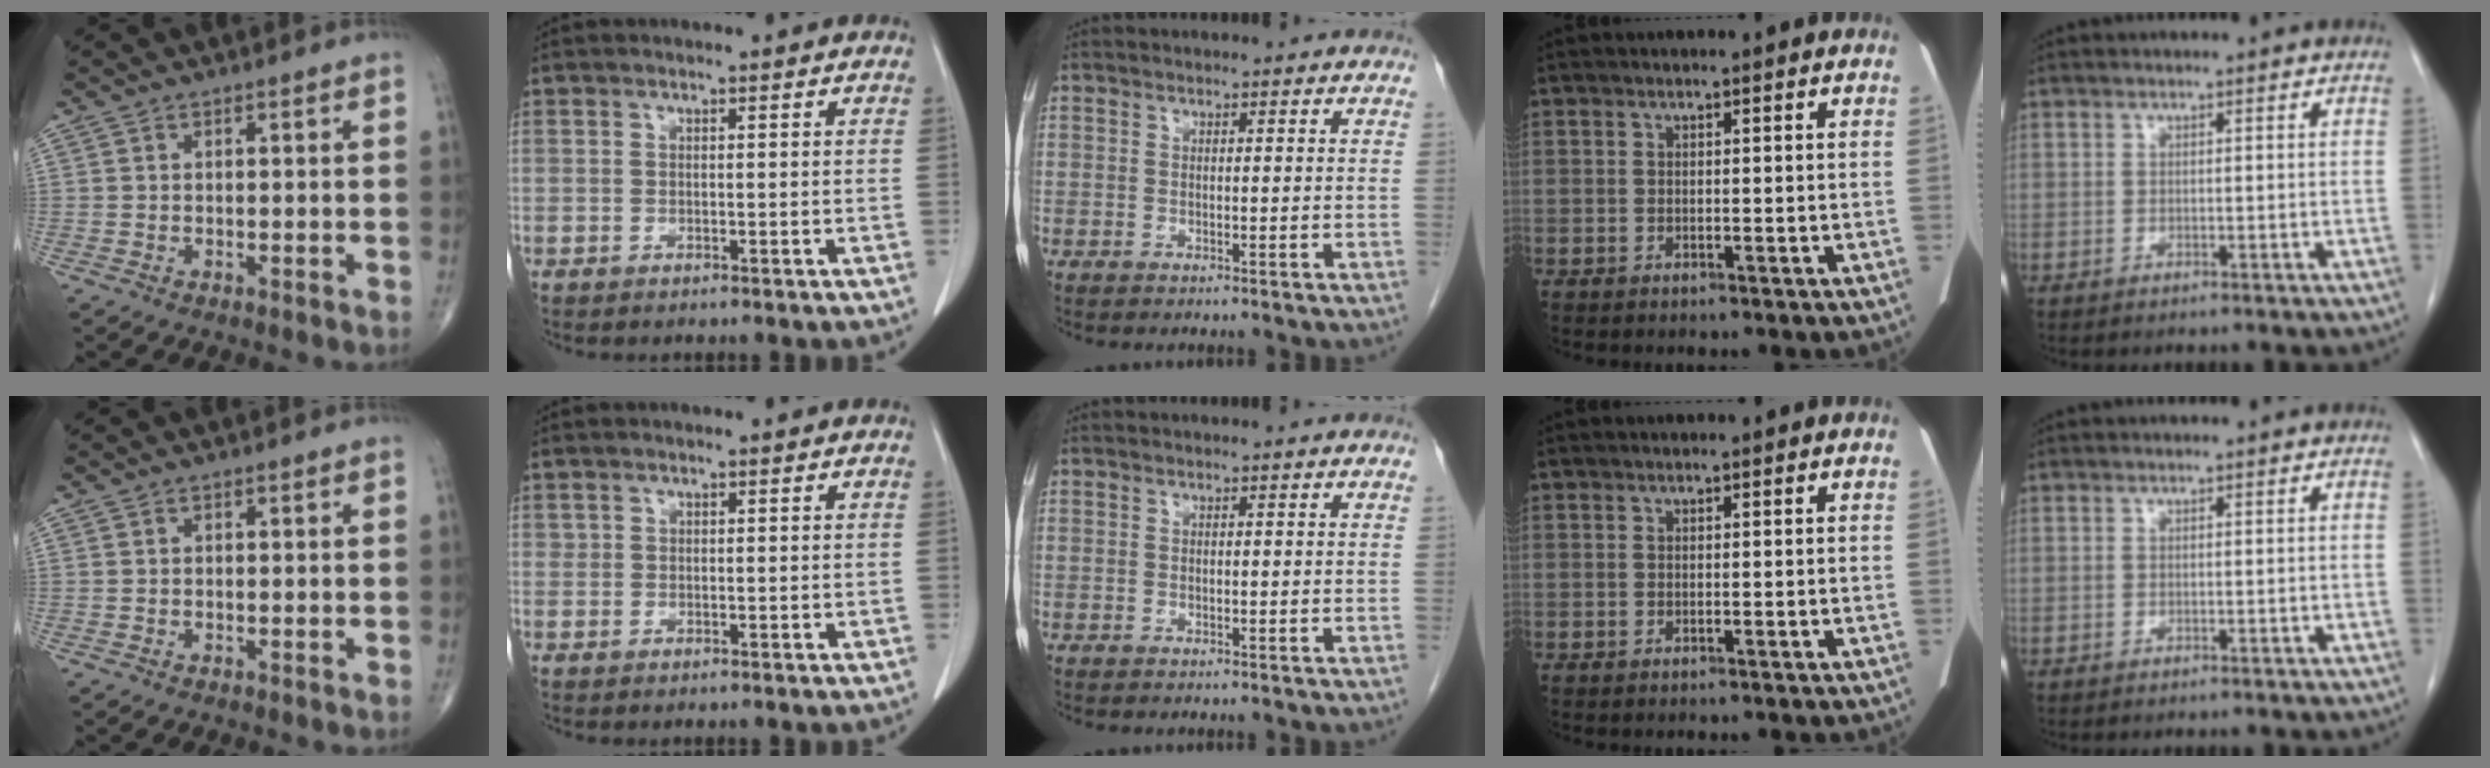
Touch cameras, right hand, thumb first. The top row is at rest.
{"index": {"total": 0.6, "force": [0.3, 0.4, 0.1], "torque": [0.004, 0.003, 0.006]}}